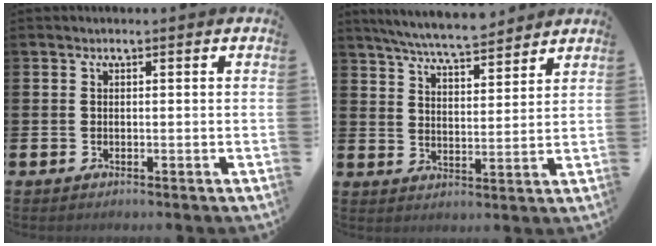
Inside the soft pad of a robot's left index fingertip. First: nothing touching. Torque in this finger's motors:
{"motor_torque": [0.14, -0.49, 0.90, 0.21]}